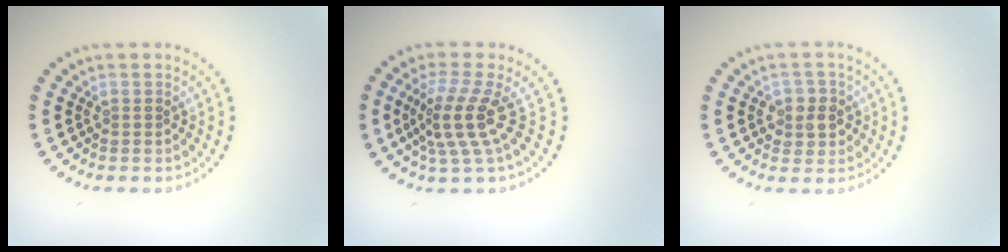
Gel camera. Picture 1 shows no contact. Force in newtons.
{"total": 3.8, "press": 2.7, "slide": 2.7}
{"total": 2.2, "press": 2.1, "slide": 0.6}